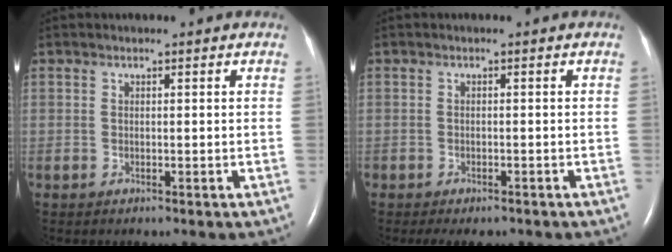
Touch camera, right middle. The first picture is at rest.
{"total": 3.9, "force": [-3.1, 1.7, 1.6], "torque": [-0.016, -0.003, -0.039]}